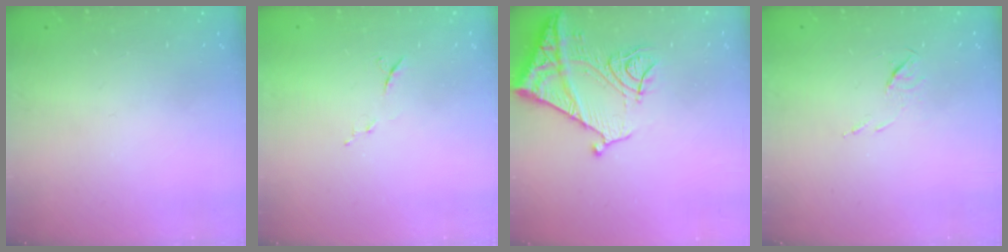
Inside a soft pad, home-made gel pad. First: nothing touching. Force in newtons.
{"total": 6.4, "press": 6.3, "slide": 1.3}
{"total": 15.7, "press": 15.6, "slide": 1.7}
{"total": 5.1, "press": 5.0, "slide": 0.8}